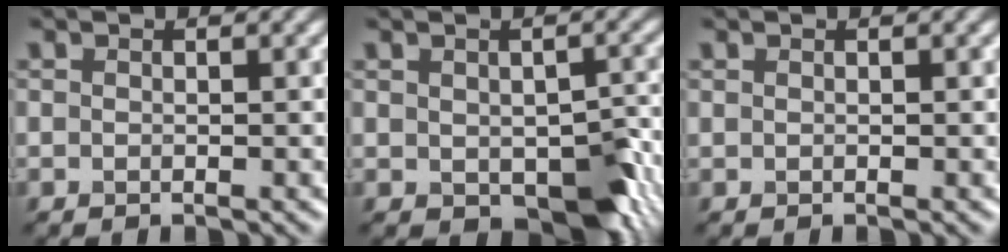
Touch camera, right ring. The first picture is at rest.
{"total": 6.4, "force": [-2.1, 3.5, 4.9], "torque": [-0.073, -0.018, -0.017]}
{"total": 0.0}